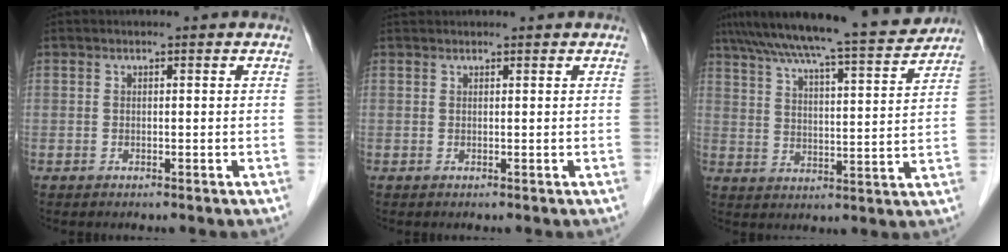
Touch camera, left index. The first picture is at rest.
{"total": 1.5, "force": [1.5, 0.2, 0.3], "torque": [-0.008, 0.025, 0.029]}
{"total": 18.6, "force": [16.5, 0.4, 8.5], "torque": [-0.142, 0.001, 0.240]}